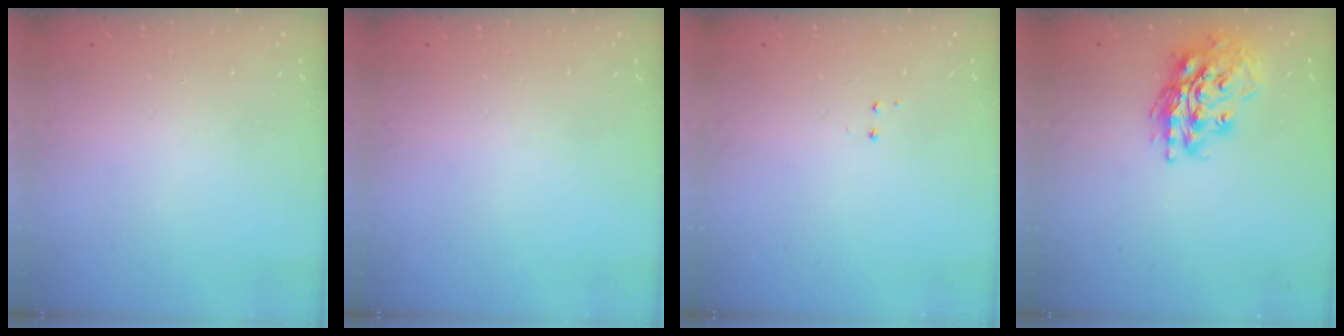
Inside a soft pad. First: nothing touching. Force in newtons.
{"total": 0.0}
{"total": 3.5, "press": 3.5, "slide": 0.5}
{"total": 17.4, "press": 17.1, "slide": 2.7}